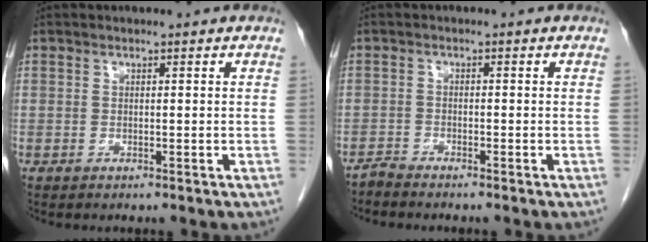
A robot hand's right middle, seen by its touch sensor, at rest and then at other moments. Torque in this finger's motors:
{"motor_torque": [0.11, 0.11, -0.02, -0.01]}